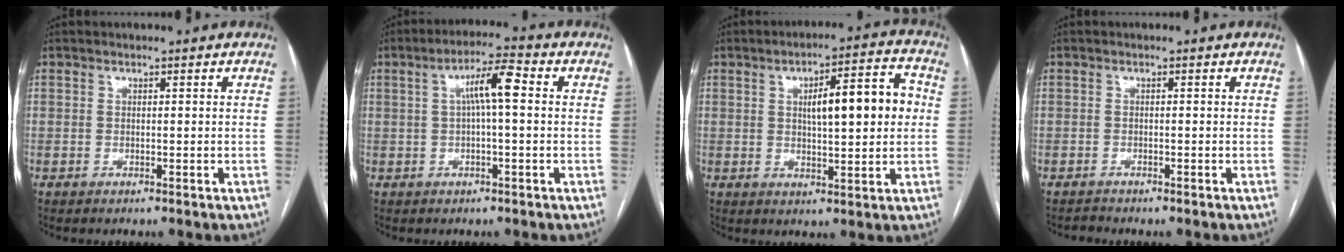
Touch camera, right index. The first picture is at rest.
{"total": 6.3, "force": [0.9, 0.8, 6.2], "torque": [-0.109, 0.021, 0.014]}
{"total": 11.0, "force": [1.6, 2.3, 10.6], "torque": [-0.155, 0.028, 0.026]}
{"total": 0.8, "force": [-0.8, -0.1, -0.1], "torque": [0.000, -0.005, -0.013]}